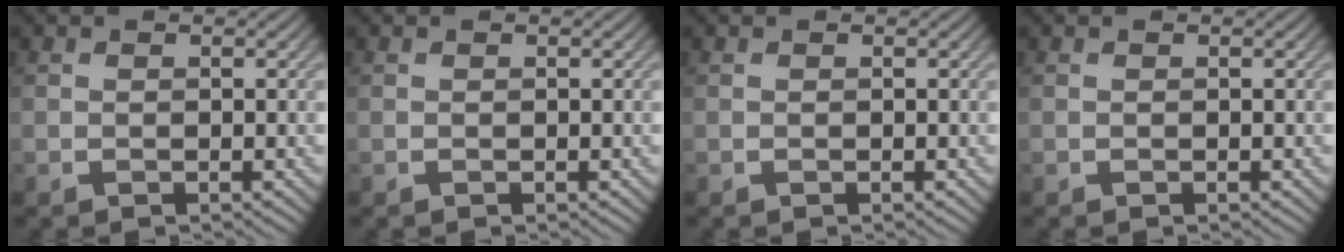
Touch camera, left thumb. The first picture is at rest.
{"total": 0.0}
{"total": 0.0}
{"total": 0.0}